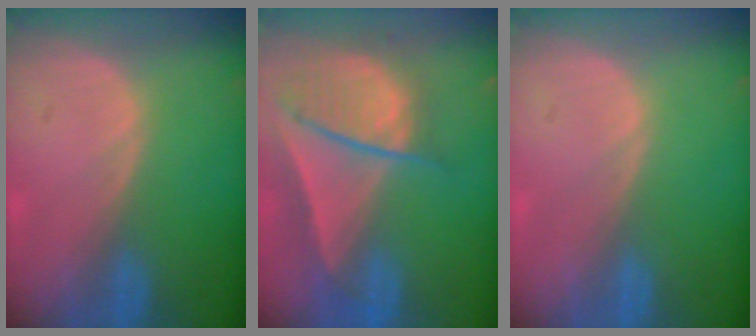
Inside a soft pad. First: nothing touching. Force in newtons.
{"total": 9.4, "press": 8.1, "slide": 4.7}
{"total": 0.0}